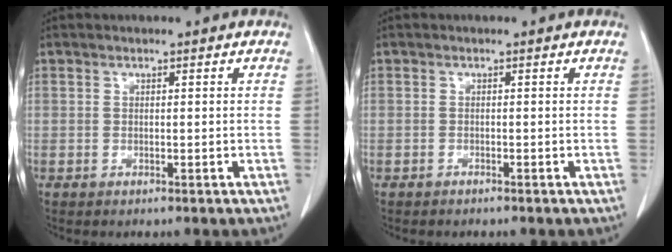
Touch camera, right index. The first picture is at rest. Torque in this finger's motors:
{"motor_torque": [-0.01, 0.00, 0.04, 0.01]}